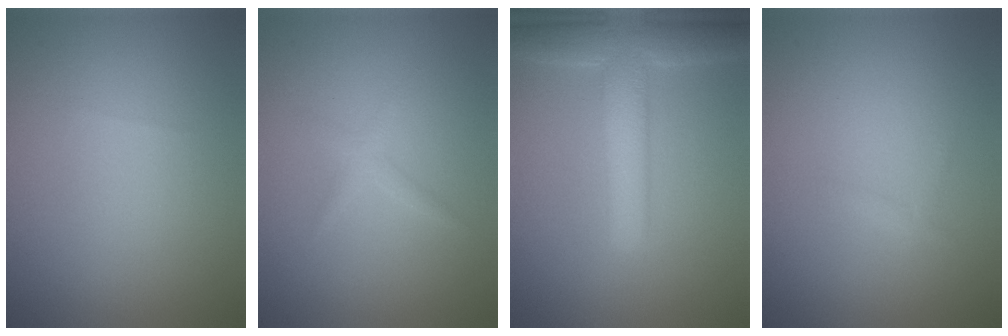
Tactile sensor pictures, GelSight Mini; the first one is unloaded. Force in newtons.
{"total": 1.1, "press": 1.1, "slide": 0.0}
{"total": 6.1, "press": 6.1, "slide": 0.6}
{"total": 0.5, "press": 0.5, "slide": 0.0}